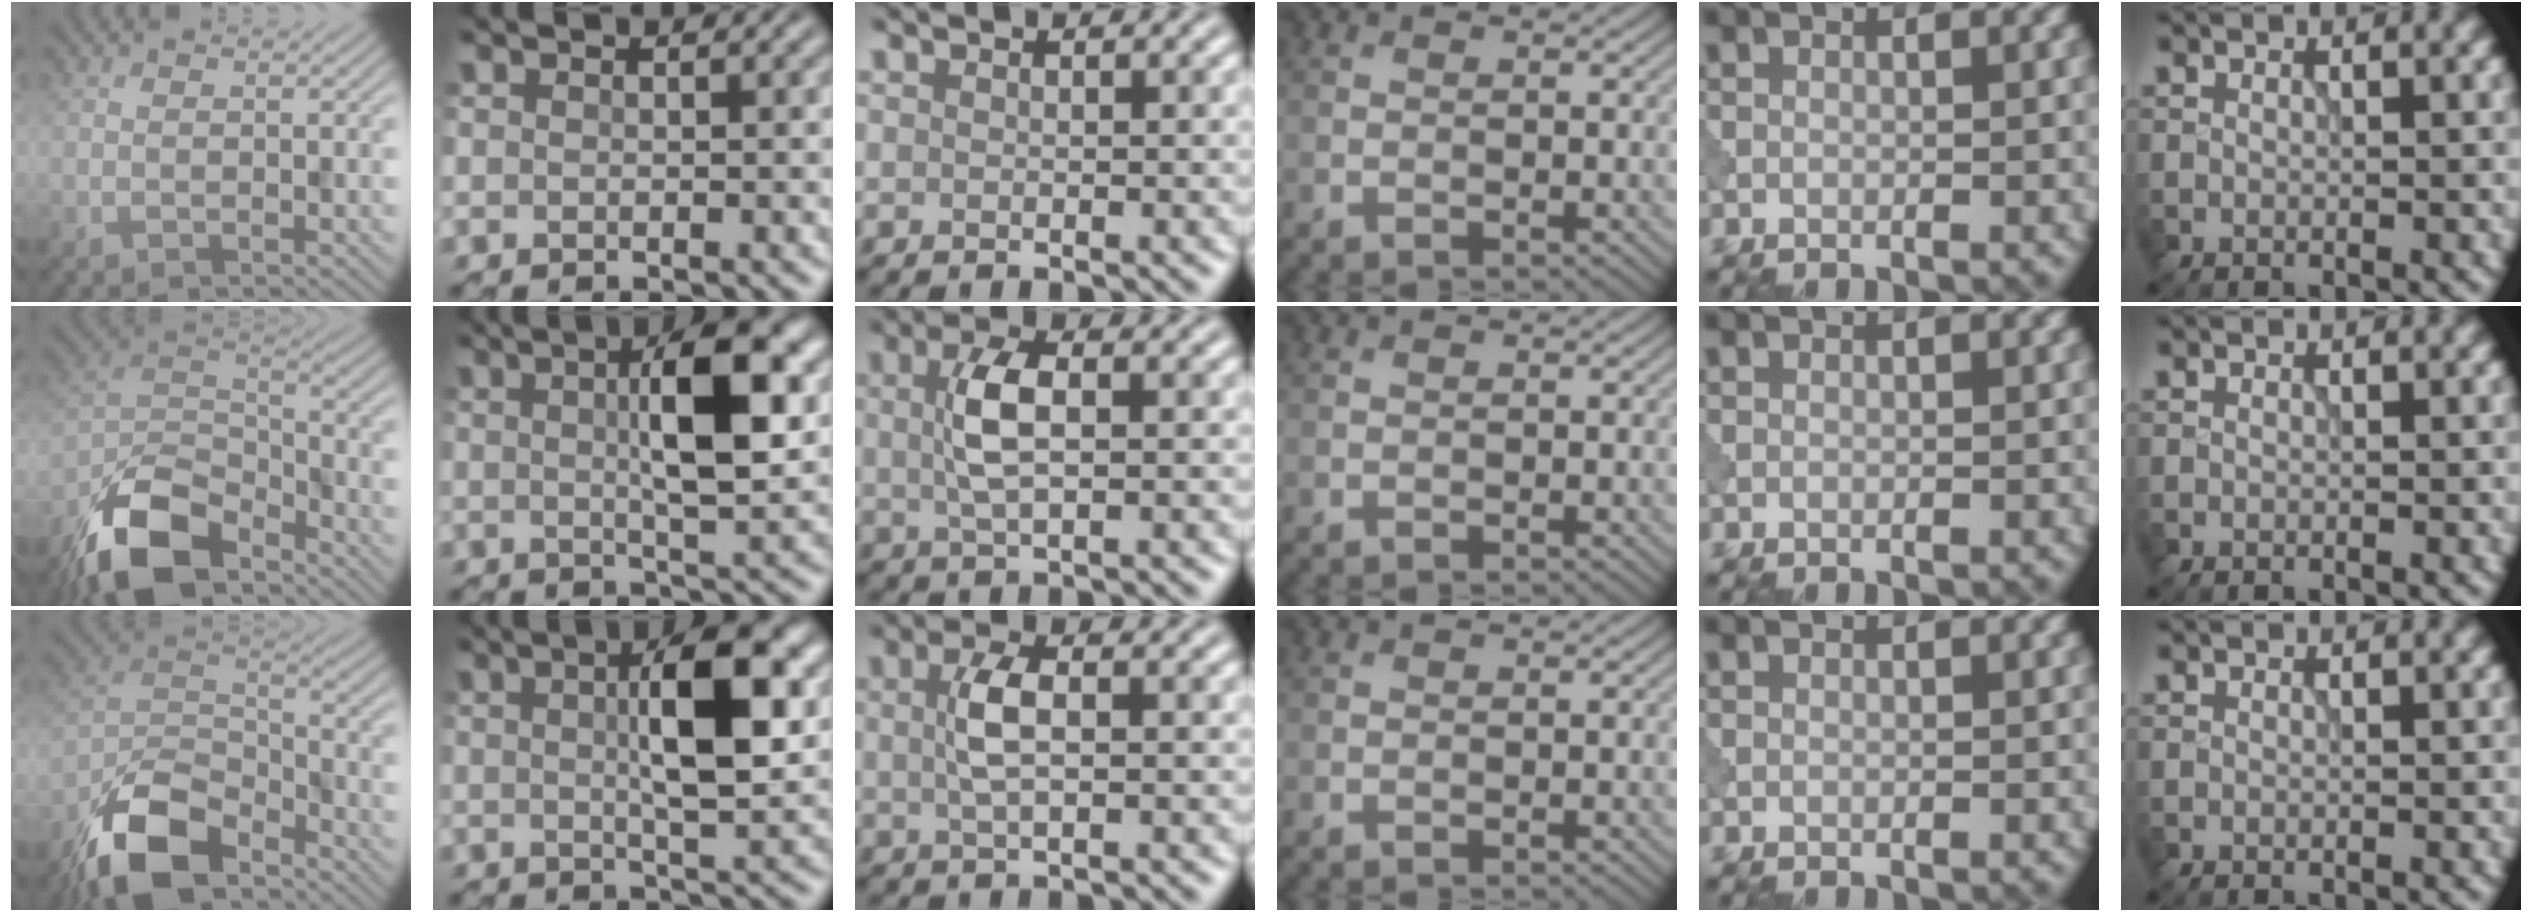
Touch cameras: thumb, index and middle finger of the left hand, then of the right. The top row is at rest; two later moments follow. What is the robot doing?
{"motion": "shake", "object": "bell"}